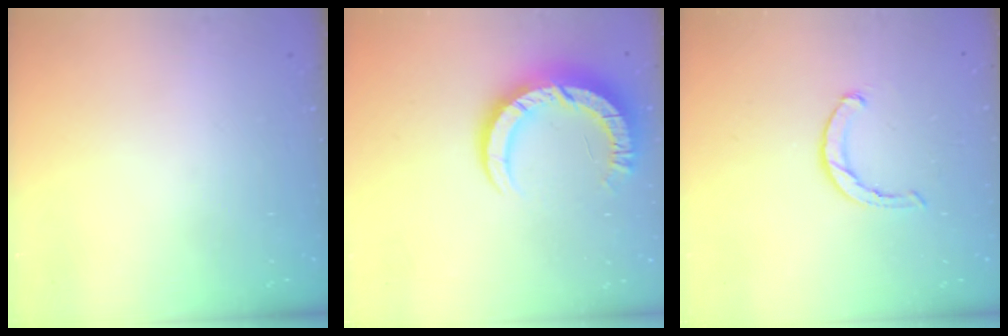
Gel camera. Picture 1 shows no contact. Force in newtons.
{"total": 10.0, "press": 10.0, "slide": 1.1}
{"total": 2.3, "press": 2.2, "slide": 0.5}